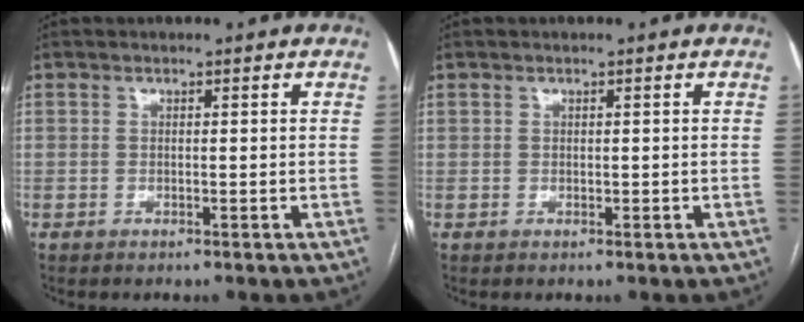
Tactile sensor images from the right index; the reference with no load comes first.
{"total": 0.0}